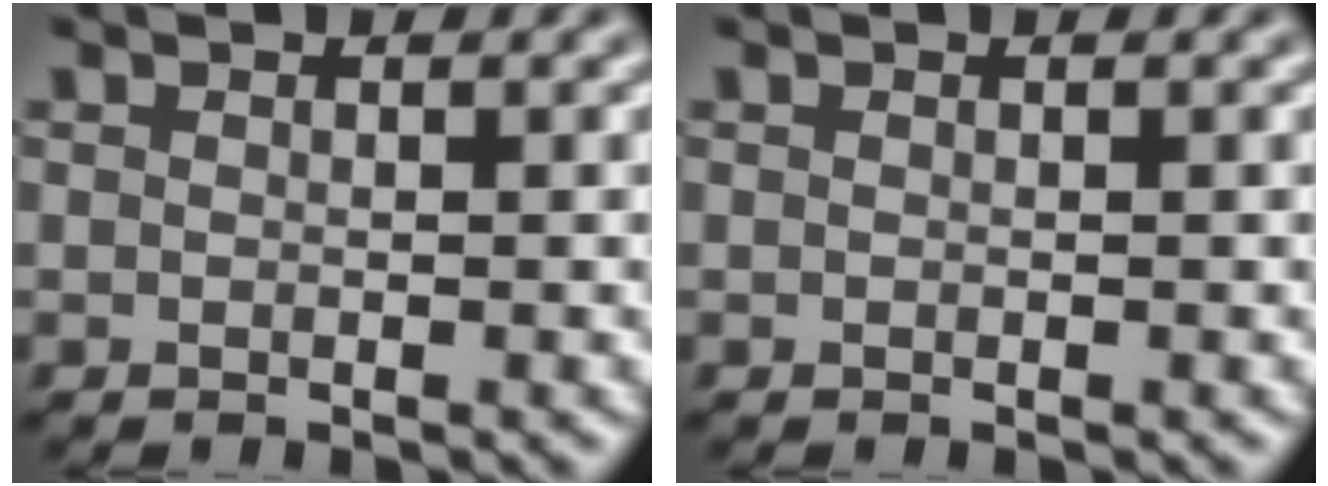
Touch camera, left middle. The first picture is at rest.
{"total": 0.0}